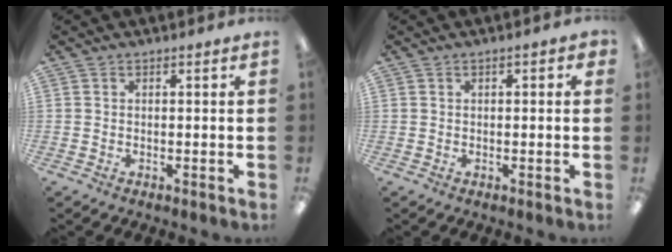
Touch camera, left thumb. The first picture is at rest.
{"total": 1.3, "force": [0.3, 0.6, 1.1], "torque": [-0.013, 0.000, 0.003]}